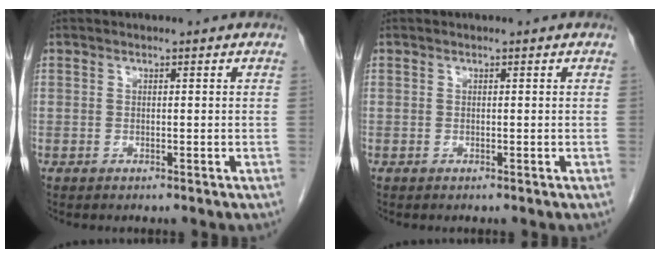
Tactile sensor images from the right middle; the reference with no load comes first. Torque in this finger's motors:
{"motor_torque": [-0.13, -0.03, 0.01, 0.01]}